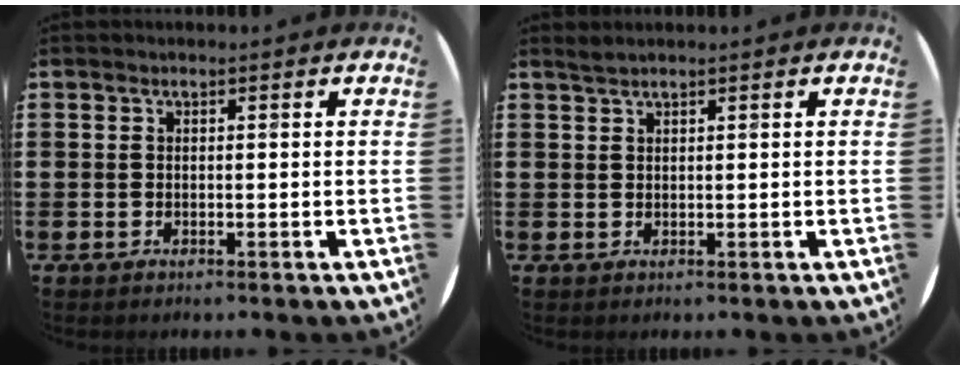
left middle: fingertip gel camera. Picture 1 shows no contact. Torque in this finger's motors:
{"motor_torque": [0.32, -0.26, -0.07, -0.01]}